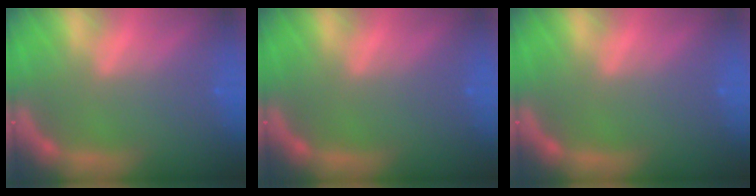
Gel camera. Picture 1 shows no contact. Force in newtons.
{"total": 0.0}
{"total": 0.0}